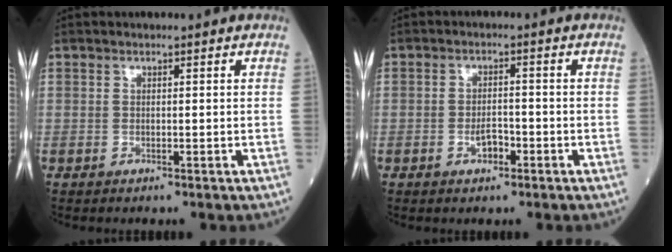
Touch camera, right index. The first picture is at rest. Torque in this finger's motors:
{"motor_torque": [0.11, 0.07, 0.10, 0.03]}